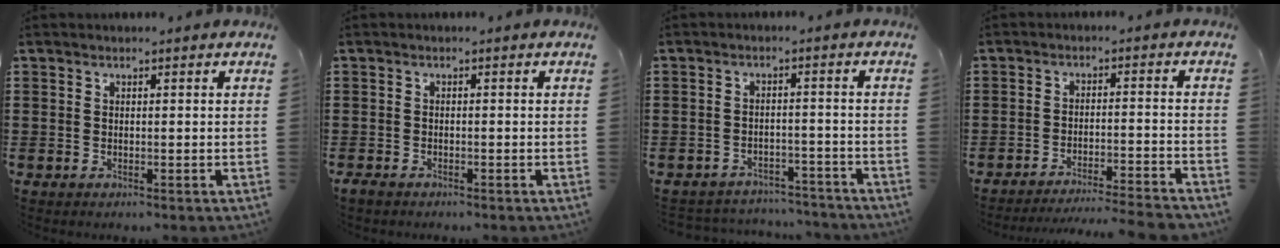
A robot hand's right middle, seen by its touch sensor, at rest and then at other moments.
{"total": 0.9, "force": [-0.8, 0.3, 0.4], "torque": [-0.018, -0.006, -0.018]}
{"total": 3.5, "force": [-3.5, 0.4, 0.1], "torque": [-0.008, 0.000, -0.073]}
{"total": 4.1, "force": [-3.9, -0.5, 1.1], "torque": [-0.028, -0.011, -0.082]}